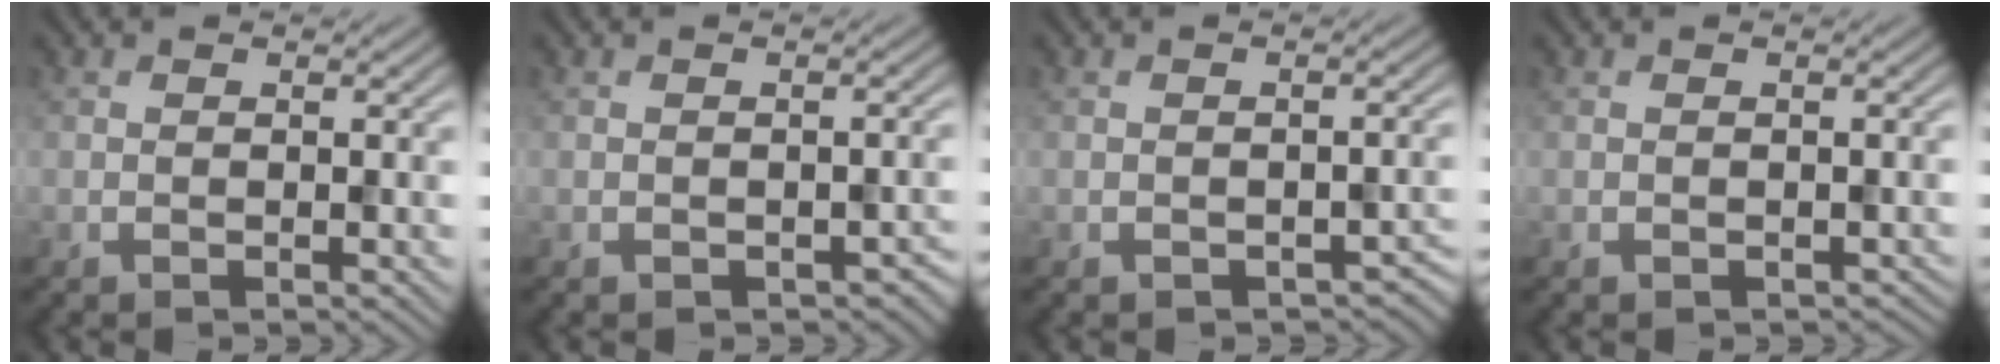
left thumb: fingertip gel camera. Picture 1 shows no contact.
{"total": 2.1, "force": [-1.1, 1.3, 1.3], "torque": [-0.017, -0.010, -0.009]}
{"total": 2.9, "force": [-1.6, 1.5, 1.9], "torque": [-0.024, -0.008, -0.015]}
{"total": 0.8, "force": [-0.4, 0.6, 0.4], "torque": [-0.008, -0.008, -0.003]}